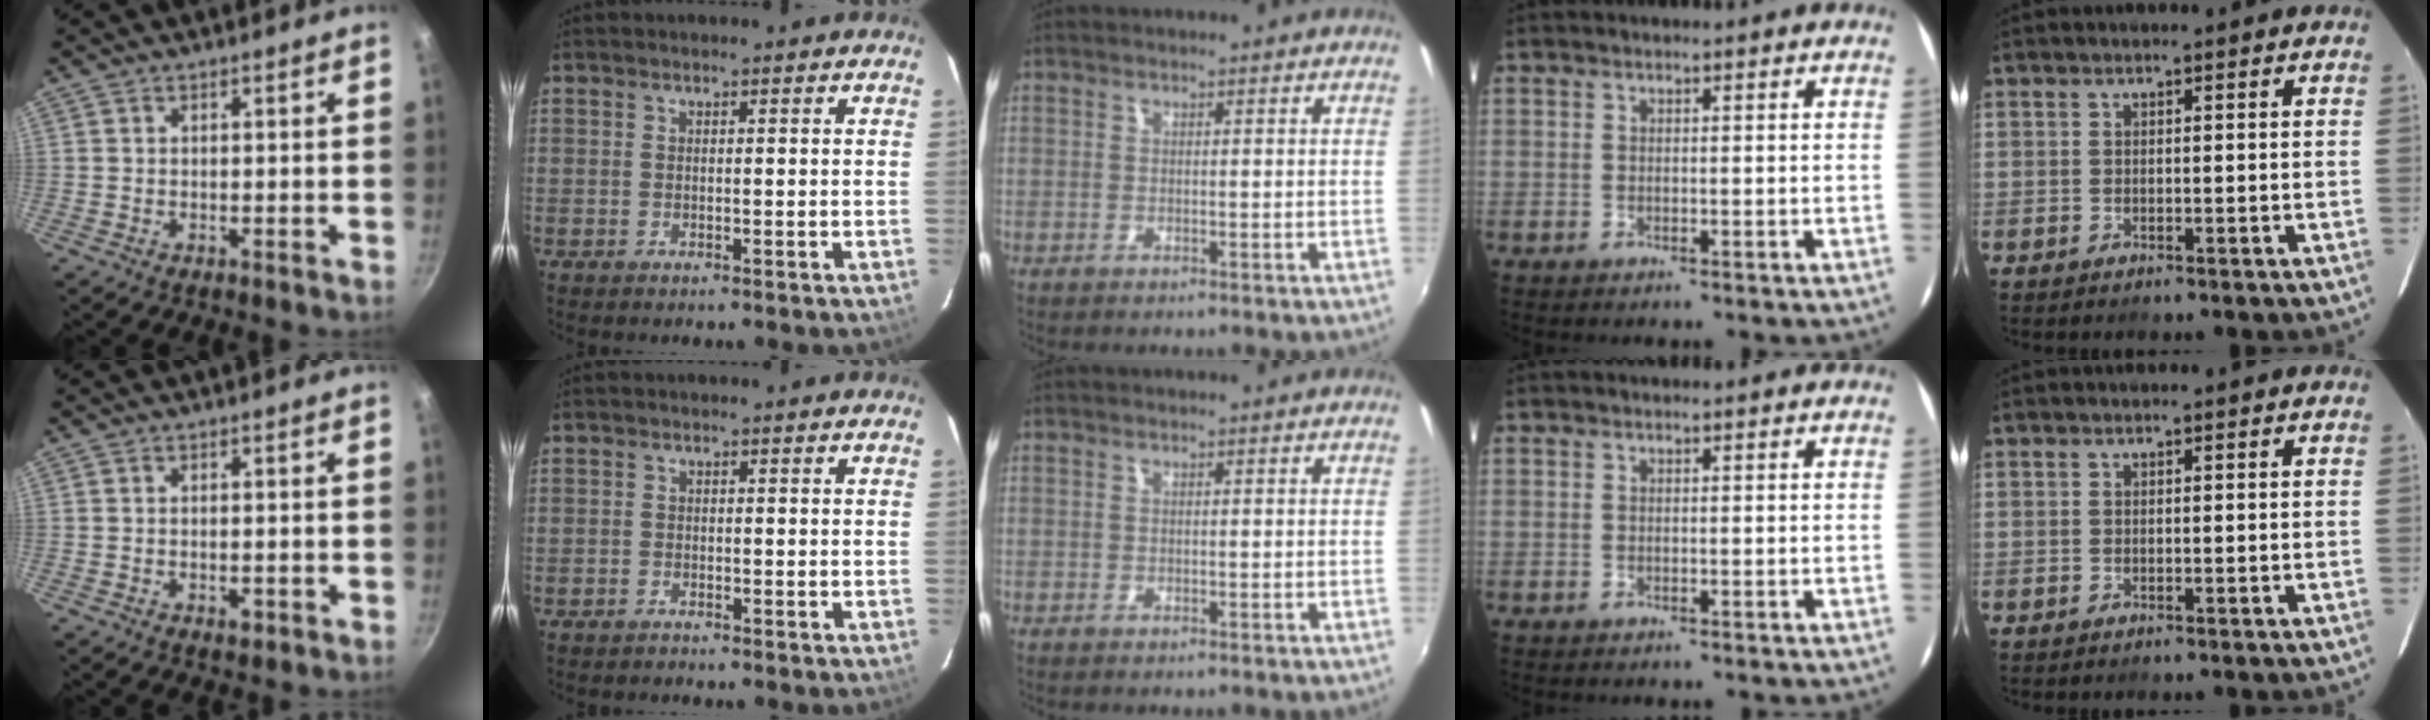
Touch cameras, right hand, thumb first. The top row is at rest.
{"thumb": {"total": 1.9, "force": [-0.7, 1.0, 1.4], "torque": [-0.022, 0.000, -0.010]}, "index": {"total": 0.9, "force": [-0.8, 0.3, -0.2], "torque": [0.002, 0.004, -0.016]}}